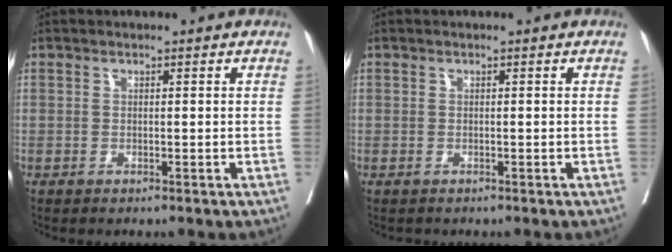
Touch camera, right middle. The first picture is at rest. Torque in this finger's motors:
{"motor_torque": [-0.14, 0.02, -0.03, 0.01]}